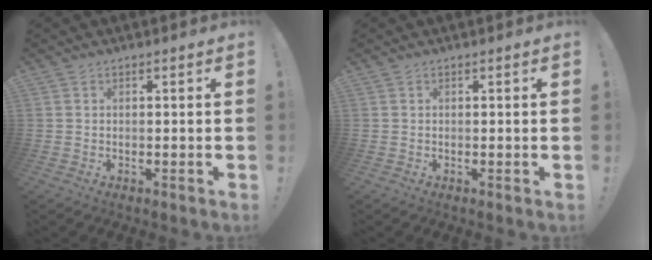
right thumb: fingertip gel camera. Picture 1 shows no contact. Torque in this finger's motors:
{"motor_torque": [-0.08, -0.27, -0.12, 0.13, -0.05]}